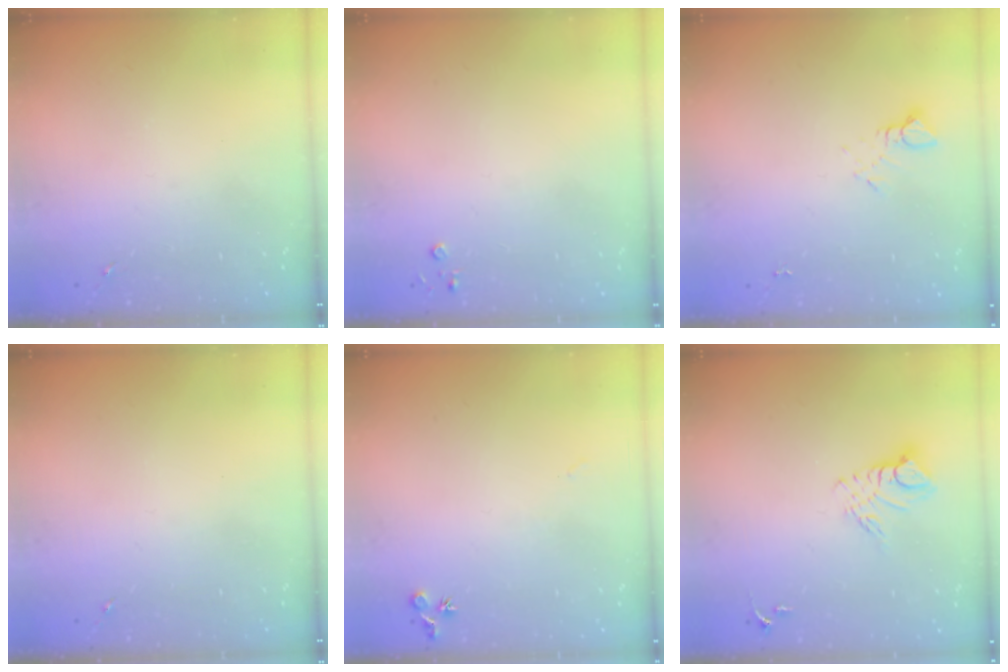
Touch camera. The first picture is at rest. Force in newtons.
{"total": 2.2, "press": 2.2, "slide": 0.3}
{"total": 4.0, "press": 4.0, "slide": 0.4}
{"total": 0.0}
{"total": 6.6, "press": 6.6, "slide": 0.6}
{"total": 9.3, "press": 9.3, "slide": 0.9}